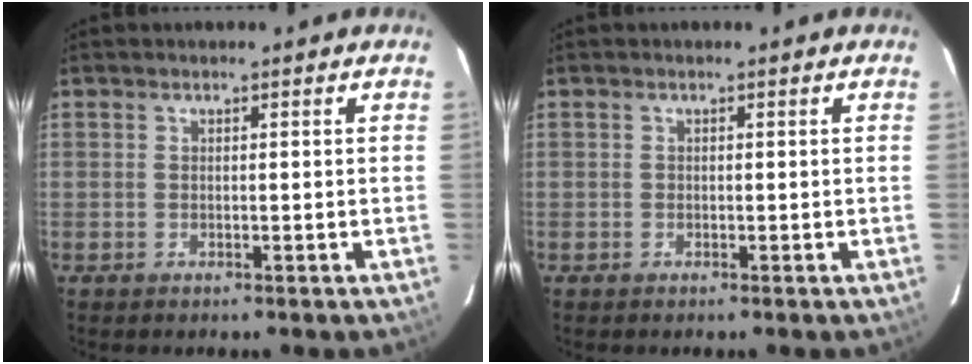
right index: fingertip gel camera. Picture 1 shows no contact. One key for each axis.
{"total": 0.0}